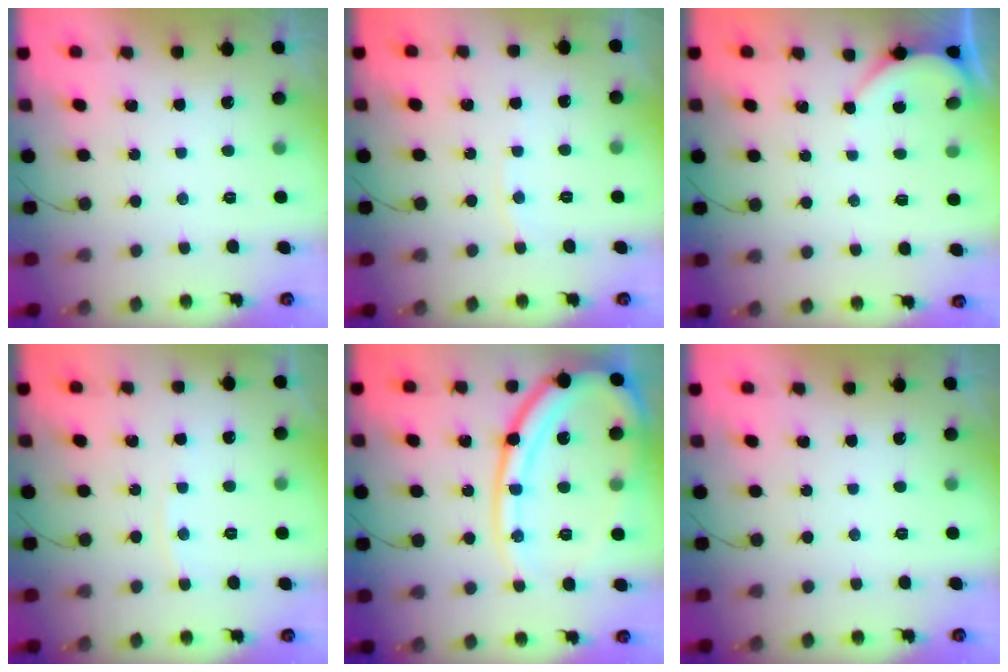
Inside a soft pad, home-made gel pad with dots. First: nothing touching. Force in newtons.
{"total": 2.8, "press": 2.7, "slide": 0.4}
{"total": 2.7, "press": 2.7, "slide": 0.1}
{"total": 2.7, "press": 2.7, "slide": 0.3}
{"total": 22.3, "press": 22.2, "slide": 2.4}
{"total": 0.0}